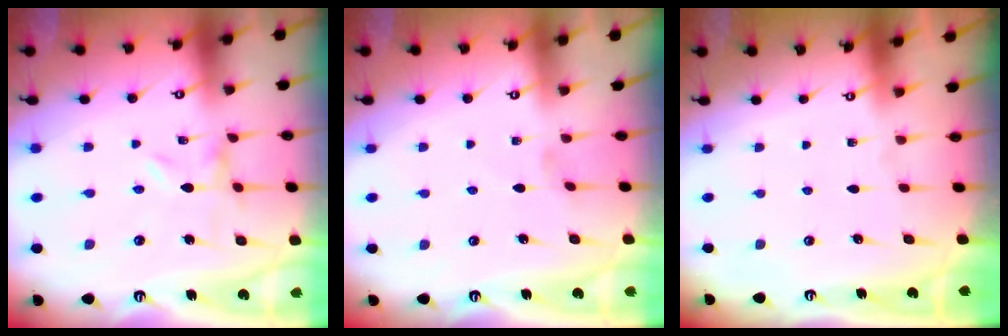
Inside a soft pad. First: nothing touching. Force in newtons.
{"total": 0.7, "press": 0.7, "slide": 0.2}
{"total": 0.0}